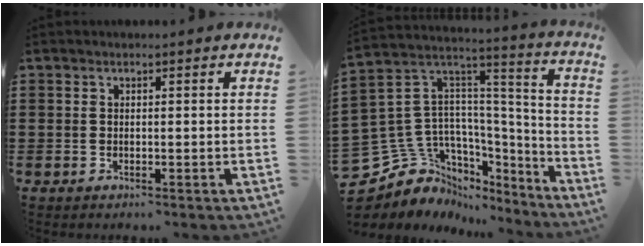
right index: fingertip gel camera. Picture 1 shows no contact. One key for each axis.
{"total": 9.2, "fx": -4.3, "fy": 8.0, "fz": 1.4, "tx": -0.079, "ty": -0.026, "tz": -0.076}